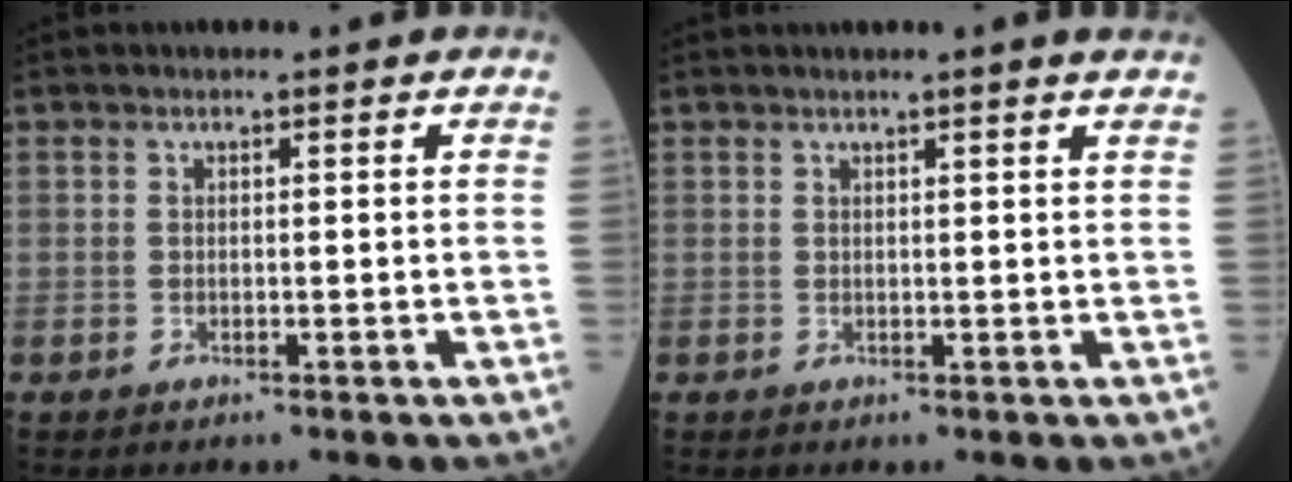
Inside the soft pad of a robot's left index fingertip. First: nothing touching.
{"total": 2.9, "force": [2.4, -0.5, 1.5], "torque": [-0.020, 0.009, 0.028]}